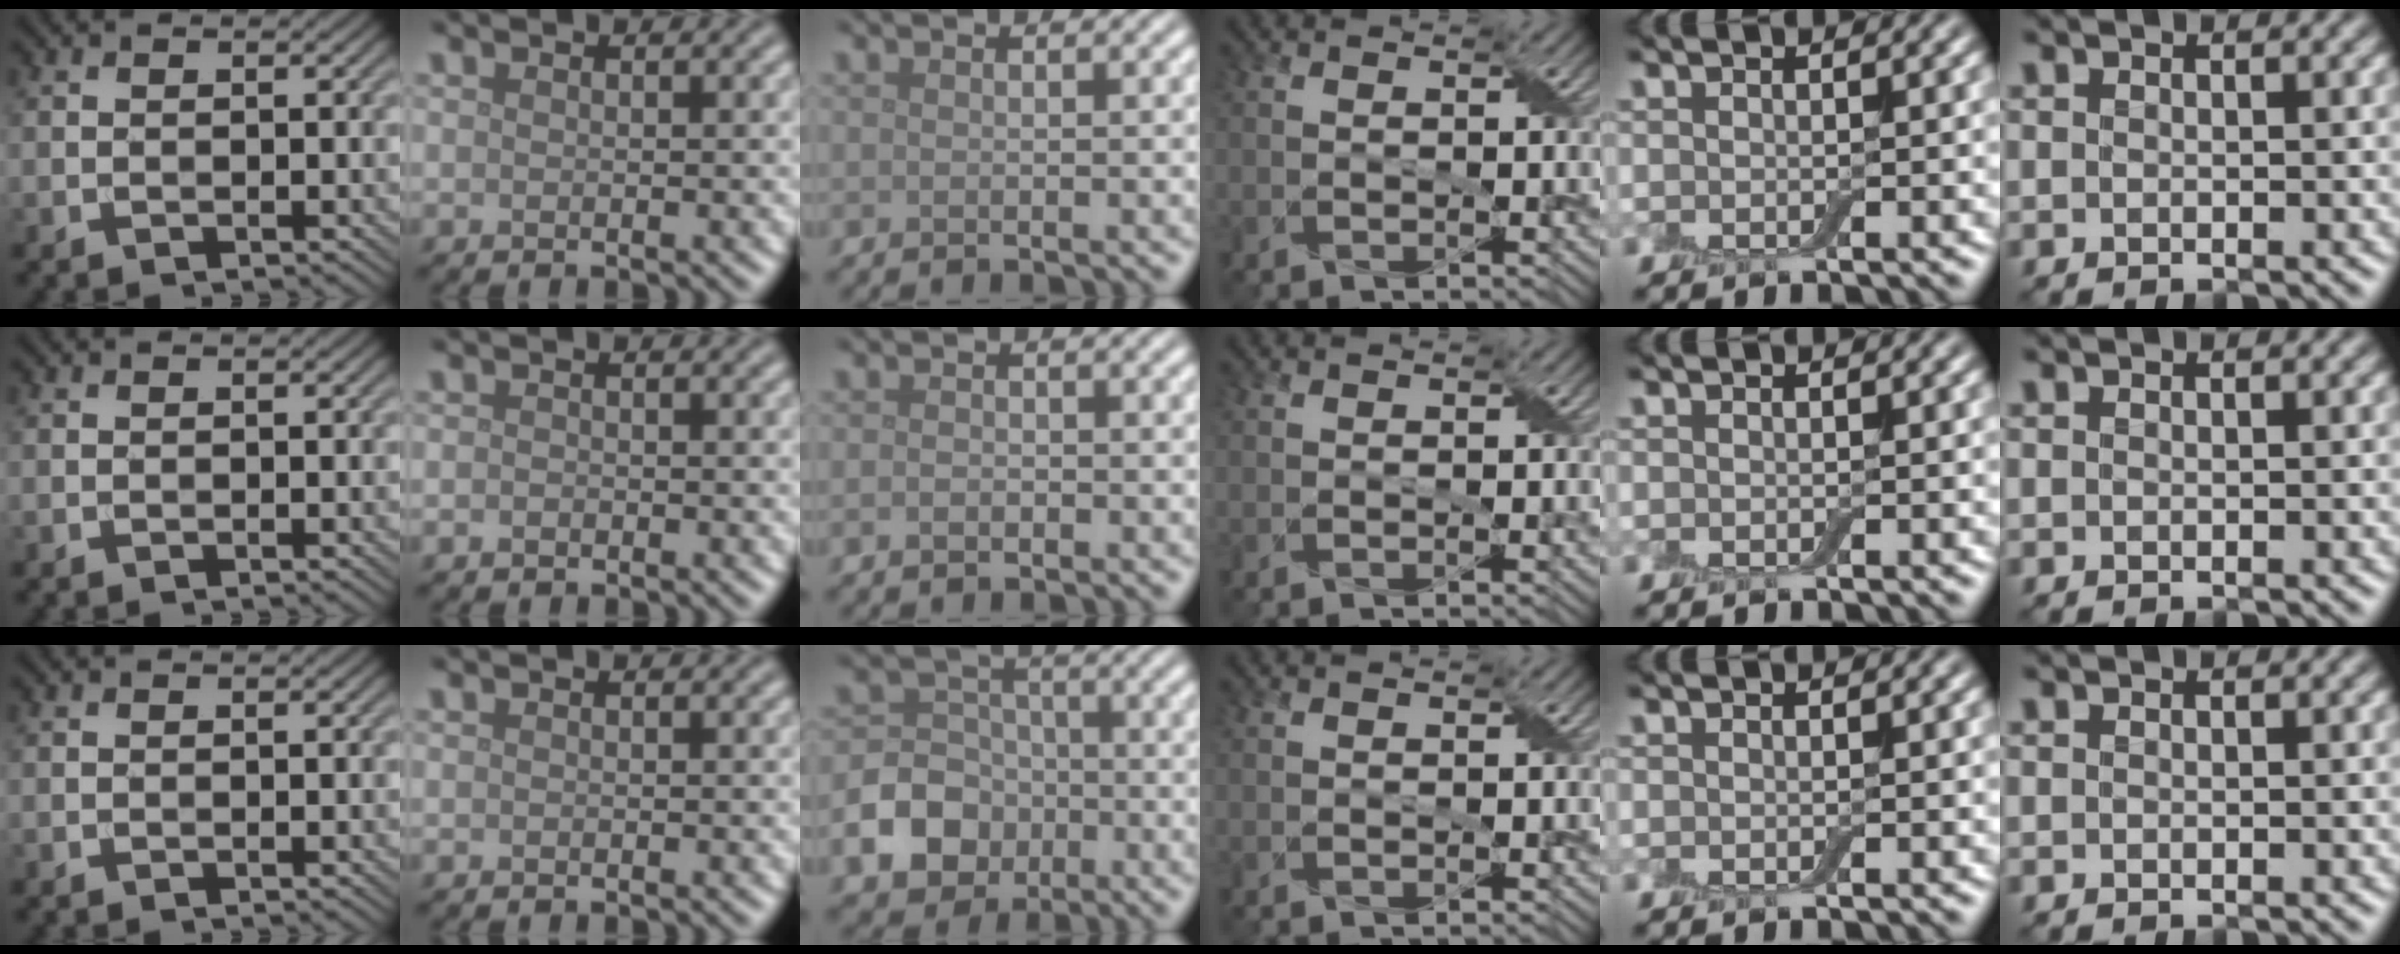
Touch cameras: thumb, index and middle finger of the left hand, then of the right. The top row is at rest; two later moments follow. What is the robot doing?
{"motion": "fold", "object": "aluminum foil"}